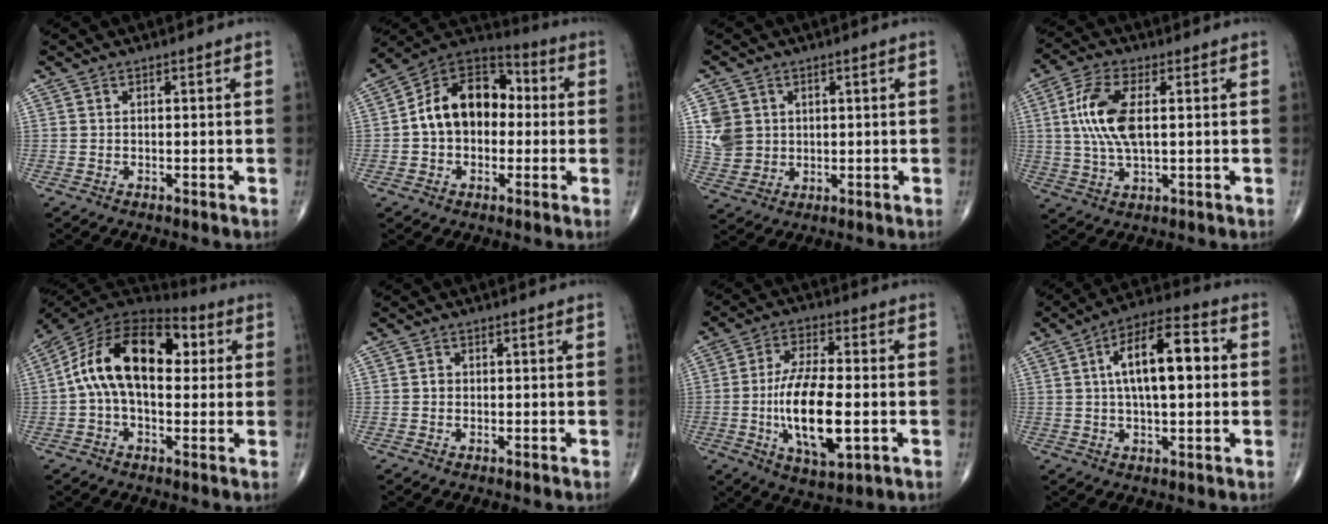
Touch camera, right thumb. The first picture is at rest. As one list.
[{"total": 15.8, "force": [0.4, 11.0, 11.3], "torque": [-0.148, 0.044, -0.007]}, {"total": 6.6, "force": [1.6, 5.7, 2.7], "torque": [-0.035, -0.006, 0.043]}, {"total": 10.9, "force": [1.5, 4.8, 9.6], "torque": [-0.212, 0.004, 0.030]}, {"total": 18.8, "force": [2.8, 10.9, 15.0], "torque": [-0.241, 0.041, 0.037]}, {"total": 0.9, "force": [0.0, 0.9, 0.4], "torque": [-0.001, 0.003, -0.001]}, {"total": 15.4, "force": [-2.6, 5.9, 13.9], "torque": [-0.248, 0.001, -0.043]}, {"total": 14.0, "force": [2.0, 5.9, 12.6], "torque": [-0.197, 0.023, 0.026]}]